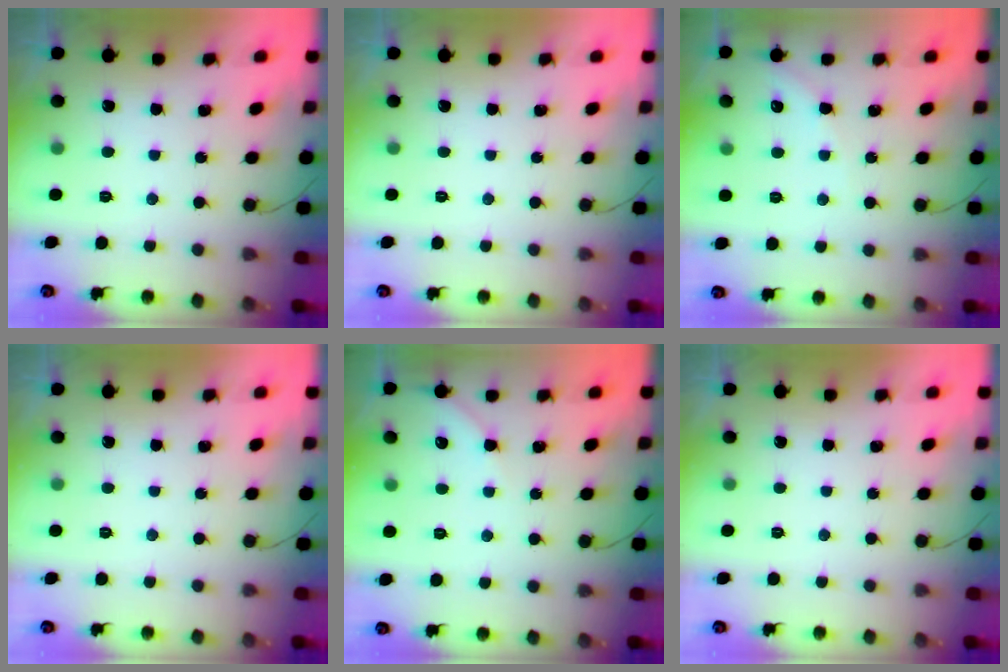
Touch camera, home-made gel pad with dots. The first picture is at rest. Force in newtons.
{"total": 0.0}
{"total": 3.8, "press": 3.7, "slide": 0.6}
{"total": 0.0}
{"total": 2.9, "press": 2.9, "slide": 0.4}
{"total": 0.0}